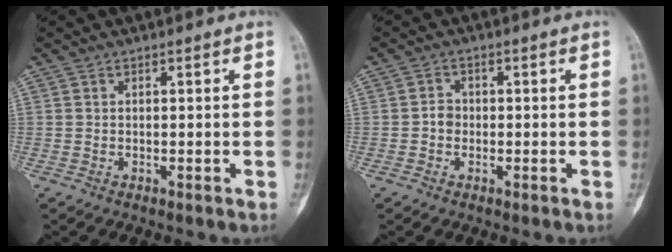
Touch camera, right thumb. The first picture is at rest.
{"total": 2.2, "force": [-0.5, 1.9, 1.0], "torque": [-0.005, 0.008, -0.014]}